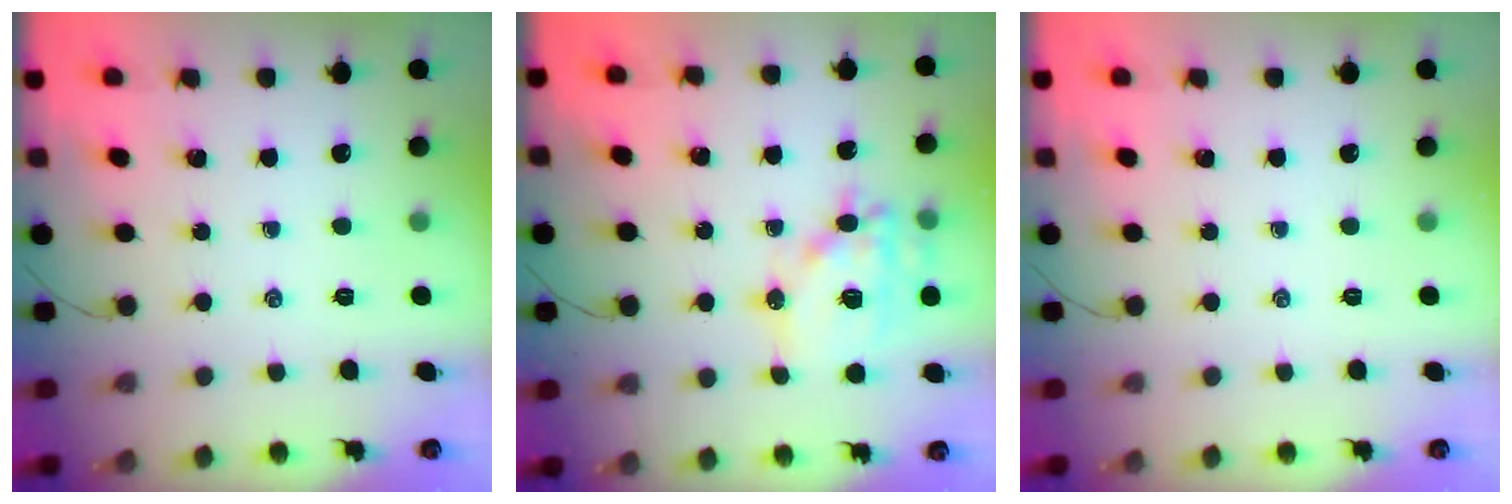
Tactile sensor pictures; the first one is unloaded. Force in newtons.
{"total": 15.5, "press": 15.3, "slide": 2.4}
{"total": 0.0}